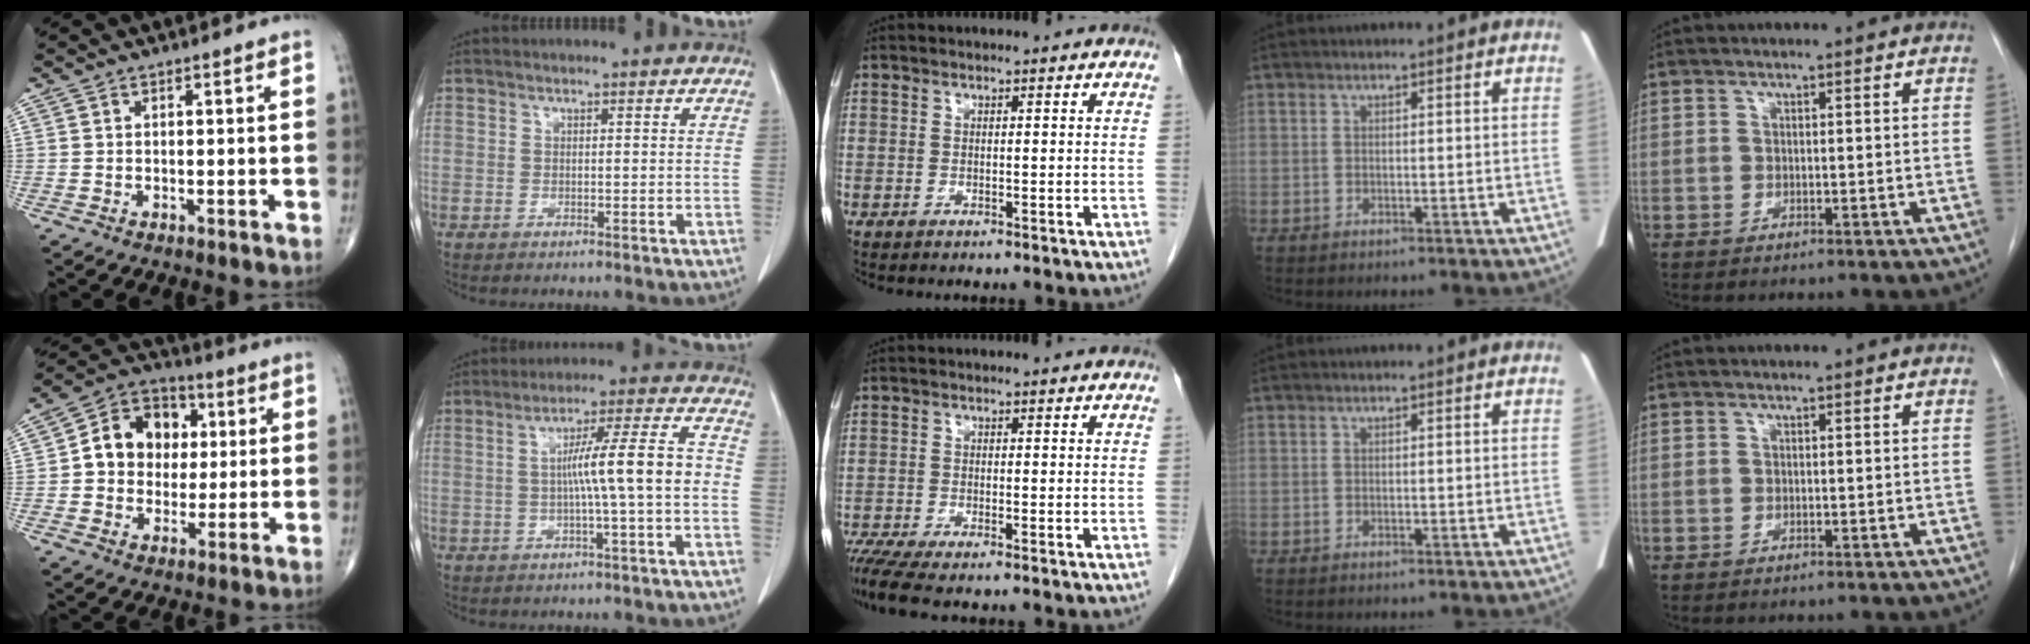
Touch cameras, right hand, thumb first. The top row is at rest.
{"thumb": {"total": 13.1, "force": [1.7, 10.7, 7.3], "torque": [-0.070, 0.016, 0.020]}, "index": {"total": 8.8, "force": [-1.1, -0.7, 8.7], "torque": [-0.140, 0.020, -0.016]}, "middle": {"total": 4.0, "force": [-3.3, -0.1, 2.4], "torque": [-0.043, -0.011, -0.063]}}